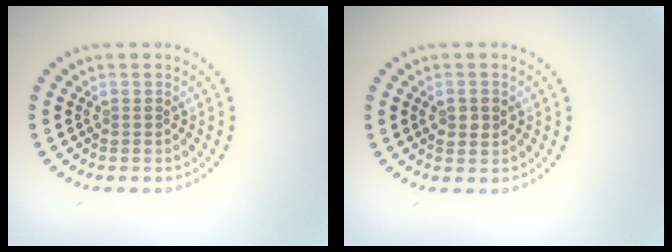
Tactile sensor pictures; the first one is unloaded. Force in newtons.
{"total": 1.7, "press": 1.7, "slide": 0.2}